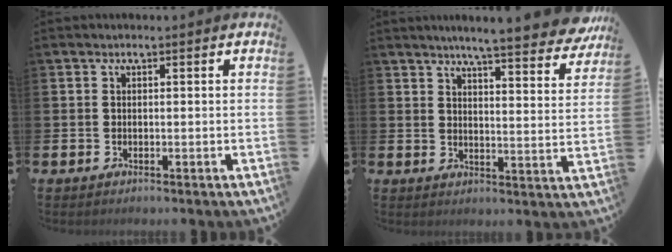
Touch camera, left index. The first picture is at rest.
{"total": 6.8, "force": [6.3, 0.0, 2.7], "torque": [-0.051, -0.041, 0.104]}